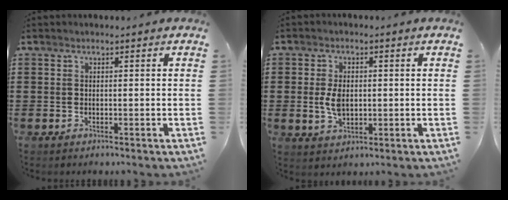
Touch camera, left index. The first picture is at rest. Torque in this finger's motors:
{"motor_torque": [0.74, 0.24, 0.24, 0.08]}